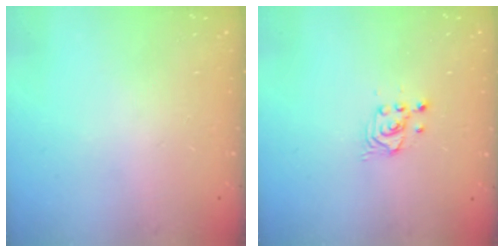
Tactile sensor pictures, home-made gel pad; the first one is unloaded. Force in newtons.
{"total": 2.6, "press": 2.5, "slide": 0.3}